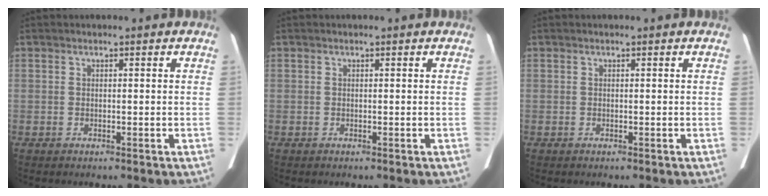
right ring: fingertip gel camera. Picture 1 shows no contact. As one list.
[{"total": 0.0}, {"total": 0.0}]